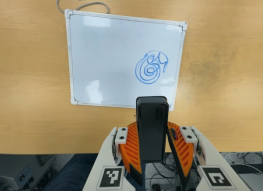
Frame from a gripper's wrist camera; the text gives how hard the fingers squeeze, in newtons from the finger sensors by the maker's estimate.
{"total": 4.5, "left": 4.3, "right": 4.6}